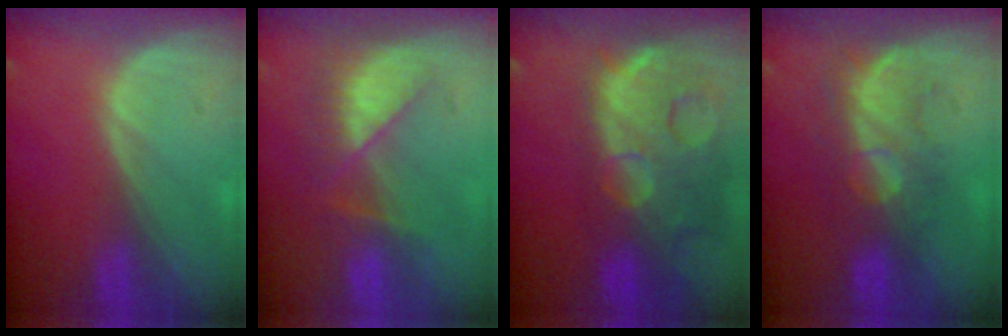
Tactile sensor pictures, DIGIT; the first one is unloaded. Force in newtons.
{"total": 7.9, "press": 6.9, "slide": 3.9}
{"total": 14.5, "press": 12.0, "slide": 8.1}
{"total": 8.2, "press": 7.7, "slide": 2.8}